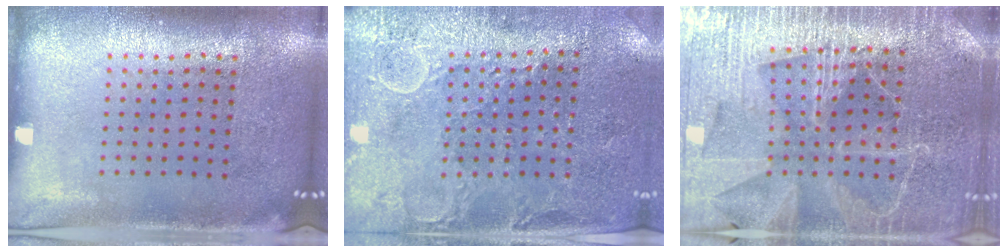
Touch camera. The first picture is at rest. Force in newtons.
{"total": 2.8, "press": 2.8, "slide": 0.5}
{"total": 4.4, "press": 4.2, "slide": 1.5}